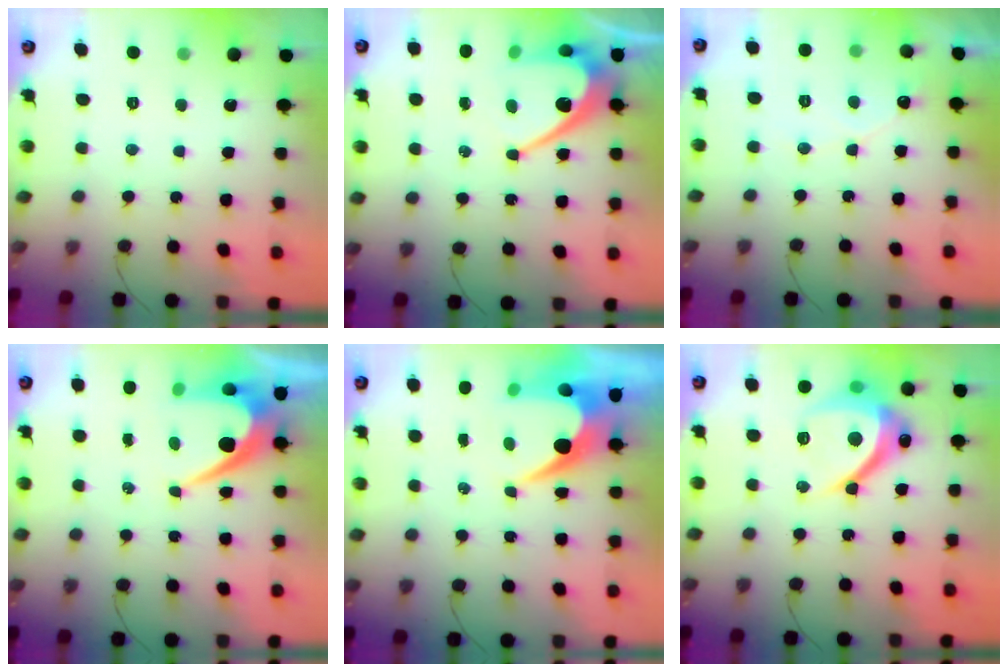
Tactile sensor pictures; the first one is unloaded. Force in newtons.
{"total": 11.0, "press": 11.0, "slide": 0.8}
{"total": 4.2, "press": 4.2, "slide": 0.2}
{"total": 8.1, "press": 8.1, "slide": 0.6}
{"total": 8.7, "press": 8.7, "slide": 0.8}
{"total": 13.7, "press": 13.7, "slide": 0.5}